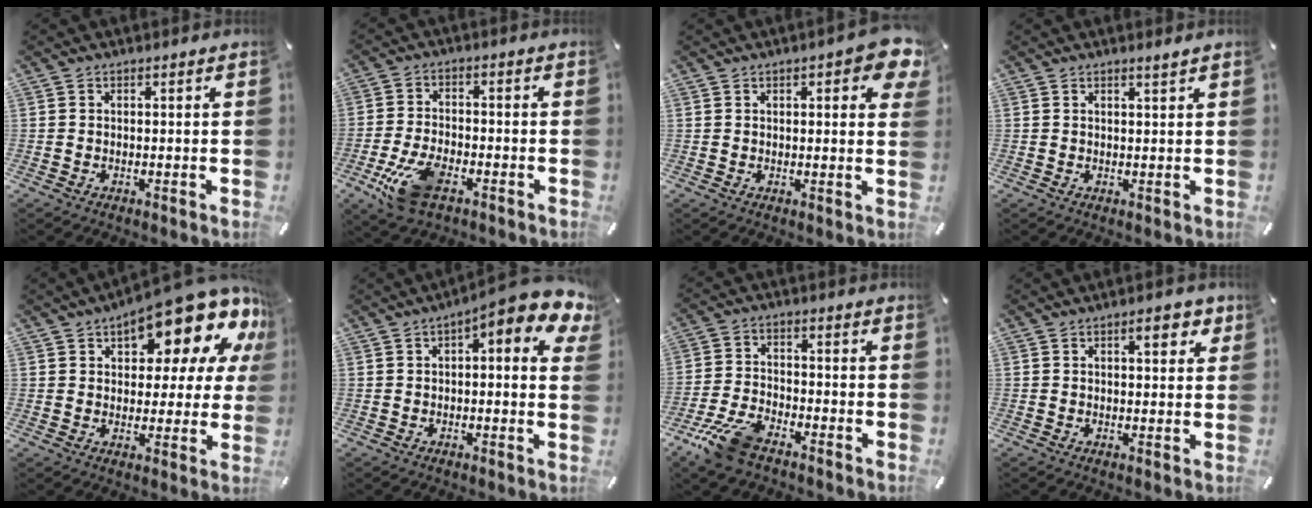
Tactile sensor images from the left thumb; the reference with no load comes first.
{"total": 10.5, "force": [-5.1, 5.1, 7.6], "torque": [-0.162, 0.013, -0.094]}
{"total": 6.9, "force": [3.3, 2.4, 5.5], "torque": [-0.070, -0.015, 0.052]}
{"total": 1.3, "force": [1.1, 0.0, 0.8], "torque": [-0.016, -0.002, 0.019]}
{"total": 18.9, "force": [12.5, 7.9, 11.9], "torque": [-0.162, -0.096, 0.208]}
{"total": 8.9, "force": [4.3, 2.2, 7.5], "torque": [-0.108, -0.036, 0.070]}
{"total": 9.8, "force": [-7.3, 3.9, 5.2], "torque": [-0.112, 0.029, -0.139]}
{"total": 5.4, "force": [2.4, 2.1, 4.3], "torque": [-0.058, -0.006, 0.034]}